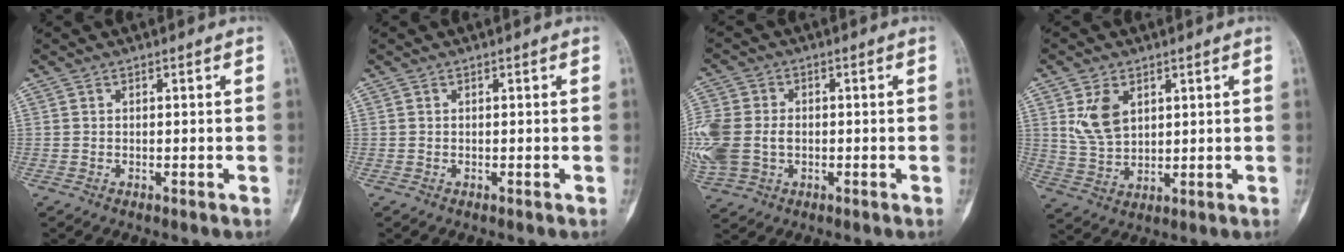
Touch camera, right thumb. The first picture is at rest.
{"total": 0.0}
{"total": 15.6, "force": [-1.4, 12.1, 9.7], "torque": [-0.273, 0.007, -0.015]}
{"total": 7.4, "force": [2.8, 4.7, 4.9], "torque": [-0.077, -0.013, 0.064]}